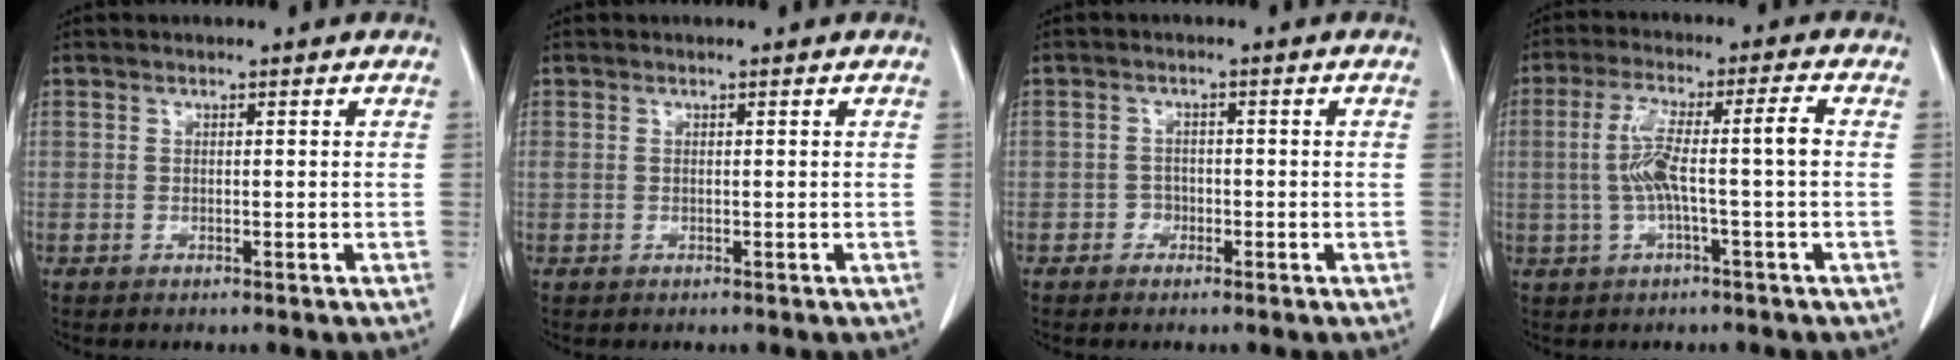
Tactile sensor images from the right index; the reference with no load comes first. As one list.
[{"total": 0.0}, {"total": 1.5, "force": [-0.9, 1.2, 0.3], "torque": [0.003, 0.007, -0.018]}, {"total": 7.7, "force": [-0.5, 0.2, 7.7], "torque": [-0.155, 0.027, -0.007]}]